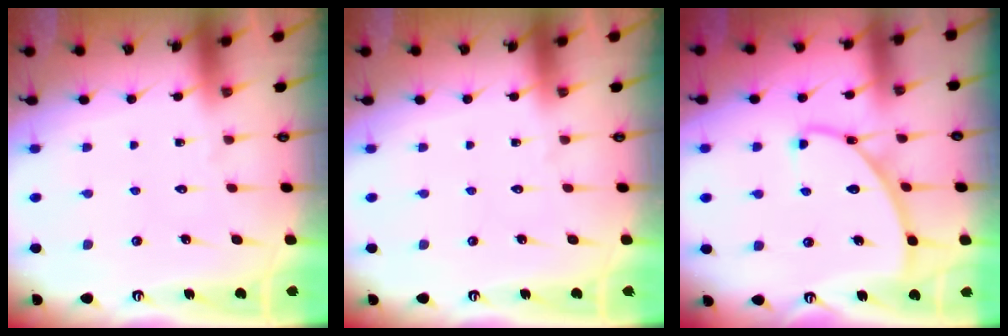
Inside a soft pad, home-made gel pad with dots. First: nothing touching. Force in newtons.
{"total": 0.0}
{"total": 8.0, "press": 8.0, "slide": 0.5}